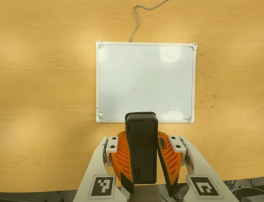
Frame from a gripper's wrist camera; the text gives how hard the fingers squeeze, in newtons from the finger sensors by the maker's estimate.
{"total": 12.6, "left": 10.5, "right": 14.6}